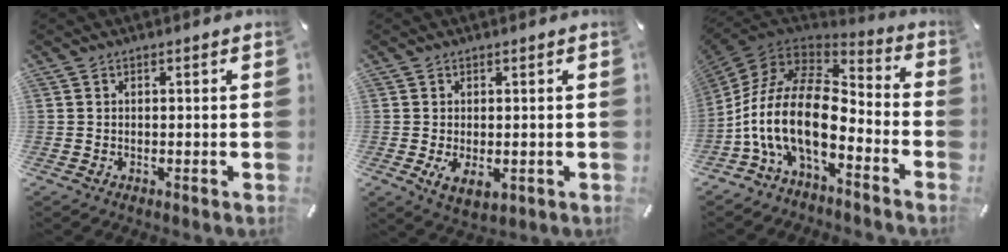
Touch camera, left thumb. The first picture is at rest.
{"total": 4.1, "force": [-0.6, 2.3, 3.4], "torque": [-0.069, -0.006, -0.012]}
{"total": 20.6, "force": [-7.0, 10.7, 16.2], "torque": [-0.361, 0.015, -0.125]}